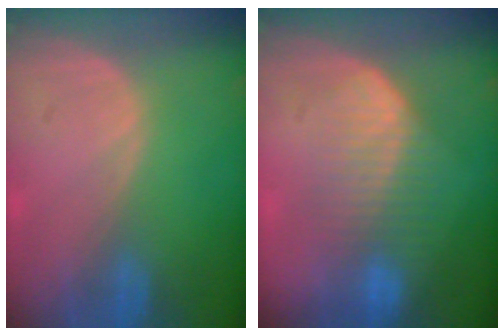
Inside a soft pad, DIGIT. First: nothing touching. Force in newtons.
{"total": 7.1, "press": 6.9, "slide": 1.6}